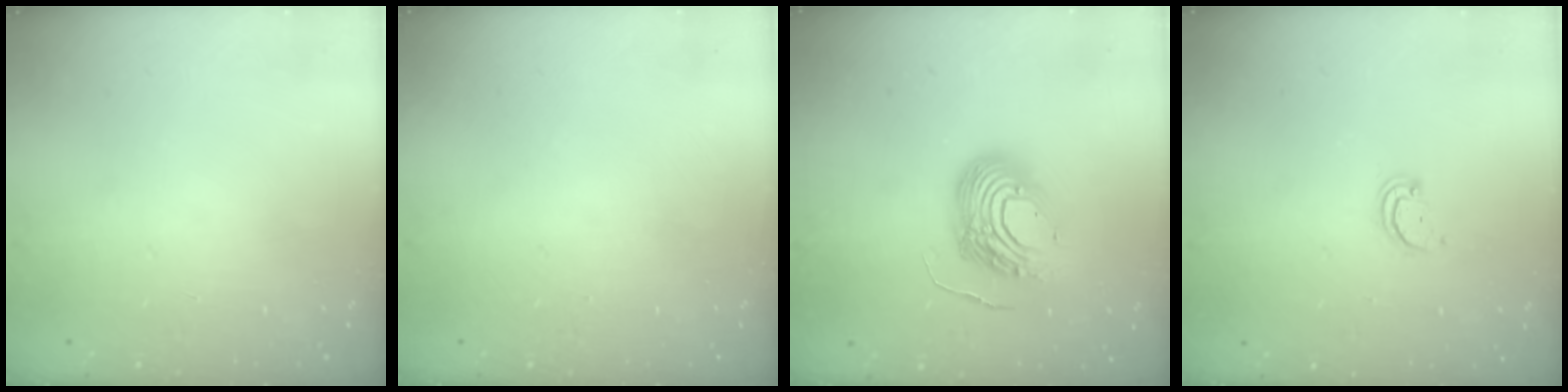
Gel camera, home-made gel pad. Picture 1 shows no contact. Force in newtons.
{"total": 0.0}
{"total": 12.2, "press": 12.0, "slide": 2.4}
{"total": 2.1, "press": 2.1, "slide": 0.2}